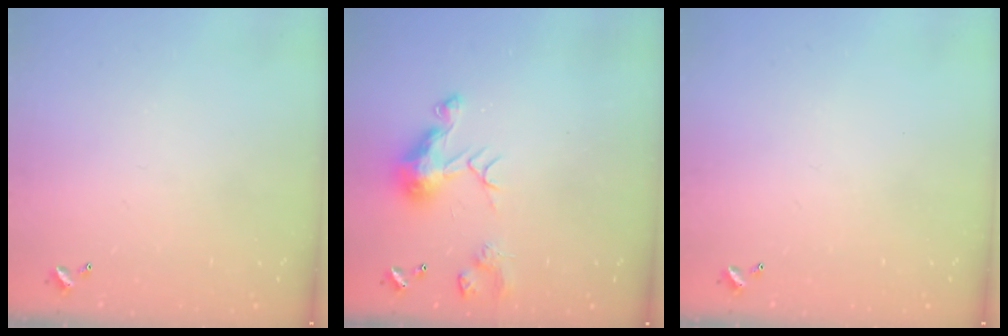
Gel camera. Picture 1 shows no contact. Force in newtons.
{"total": 7.8, "press": 7.7, "slide": 0.7}
{"total": 0.0}